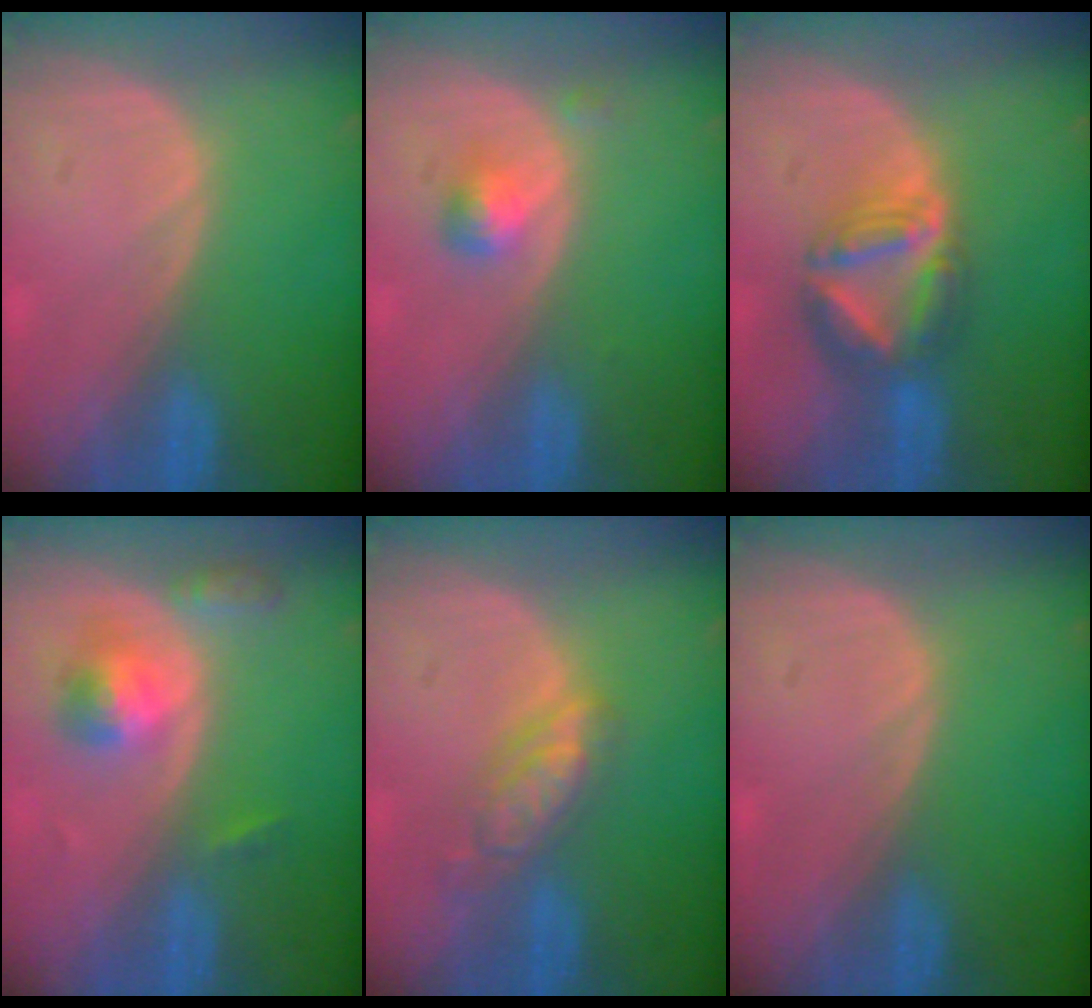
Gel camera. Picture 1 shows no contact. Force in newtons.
{"total": 2.4, "press": 2.4, "slide": 0.2}
{"total": 7.5, "press": 6.6, "slide": 3.4}
{"total": 5.3, "press": 4.9, "slide": 1.9}
{"total": 5.5, "press": 5.0, "slide": 2.4}
{"total": 0.0}